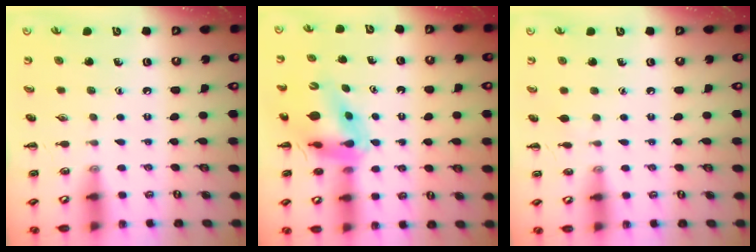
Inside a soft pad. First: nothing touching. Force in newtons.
{"total": 12.4, "press": 11.8, "slide": 3.7}
{"total": 3.8, "press": 3.6, "slide": 1.3}